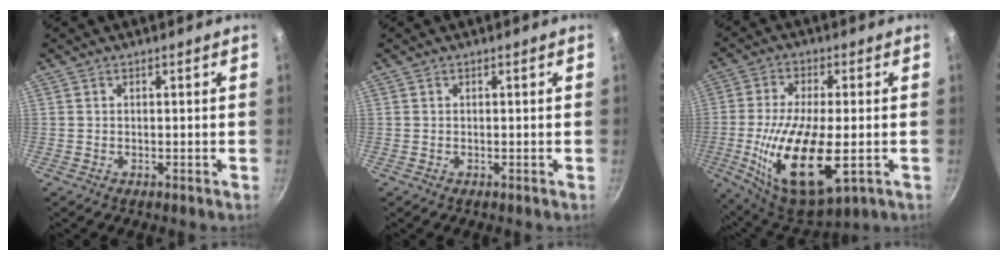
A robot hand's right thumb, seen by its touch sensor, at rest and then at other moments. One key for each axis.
{"total": 0.0}
{"total": 19.8, "fx": -4.0, "fy": 8.1, "fz": 17.6, "tx": -0.328, "ty": -0.005, "tz": -0.065}